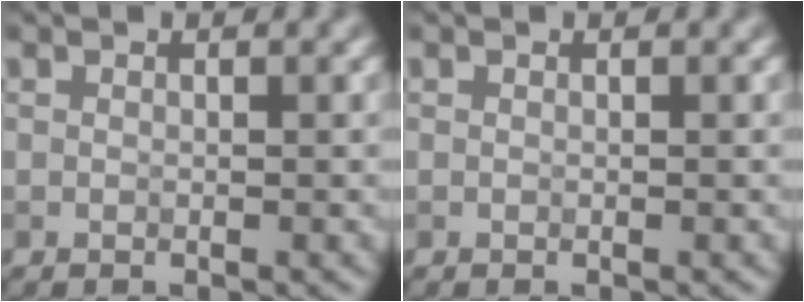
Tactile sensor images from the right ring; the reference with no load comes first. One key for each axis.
{"total": 0.0}